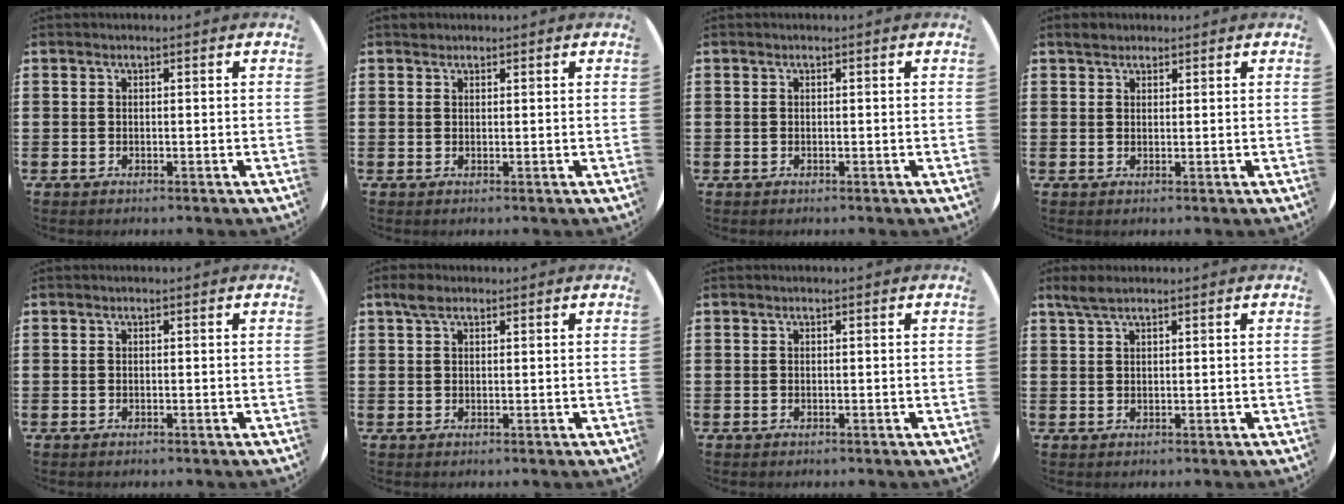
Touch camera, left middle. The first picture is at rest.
{"total": 0.7, "force": [0.6, 0.3, -0.1], "torque": [0.009, 0.000, 0.011]}
{"total": 0.0}
{"total": 1.5, "force": [1.4, 0.6, 0.1], "torque": [0.005, 0.002, 0.024]}
{"total": 0.0}
{"total": 1.9, "force": [1.4, 0.9, 1.0], "torque": [-0.013, 0.003, 0.023]}
{"total": 0.0}
{"total": 2.1, "force": [1.7, 0.4, 1.2], "torque": [-0.026, 0.005, 0.031]}